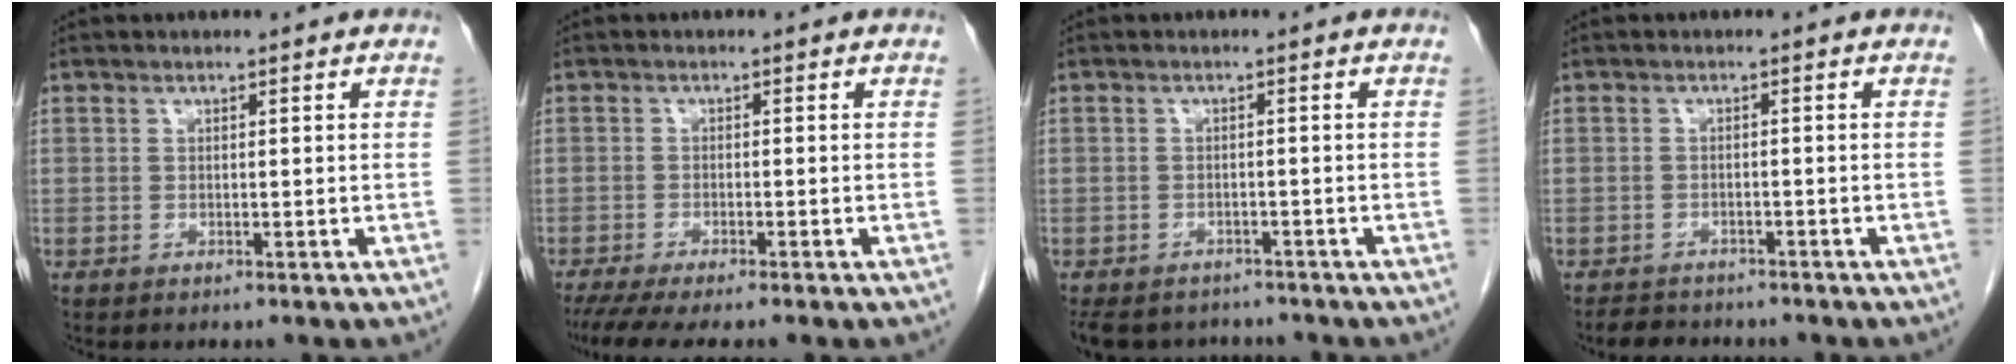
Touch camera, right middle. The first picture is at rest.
{"total": 7.3, "force": [-6.0, 0.4, 4.2], "torque": [-0.055, -0.015, -0.095]}
{"total": 9.8, "force": [-8.4, 4.4, 2.4], "torque": [-0.053, 0.002, -0.108]}
{"total": 4.5, "force": [-4.0, 1.8, 1.0], "torque": [-0.019, -0.005, -0.056]}